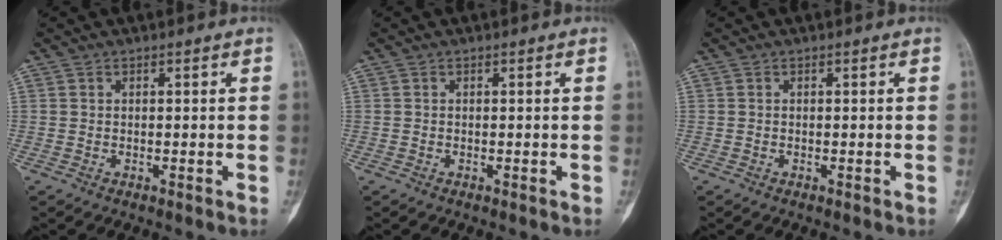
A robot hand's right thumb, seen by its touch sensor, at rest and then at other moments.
{"total": 0.0}
{"total": 0.0}